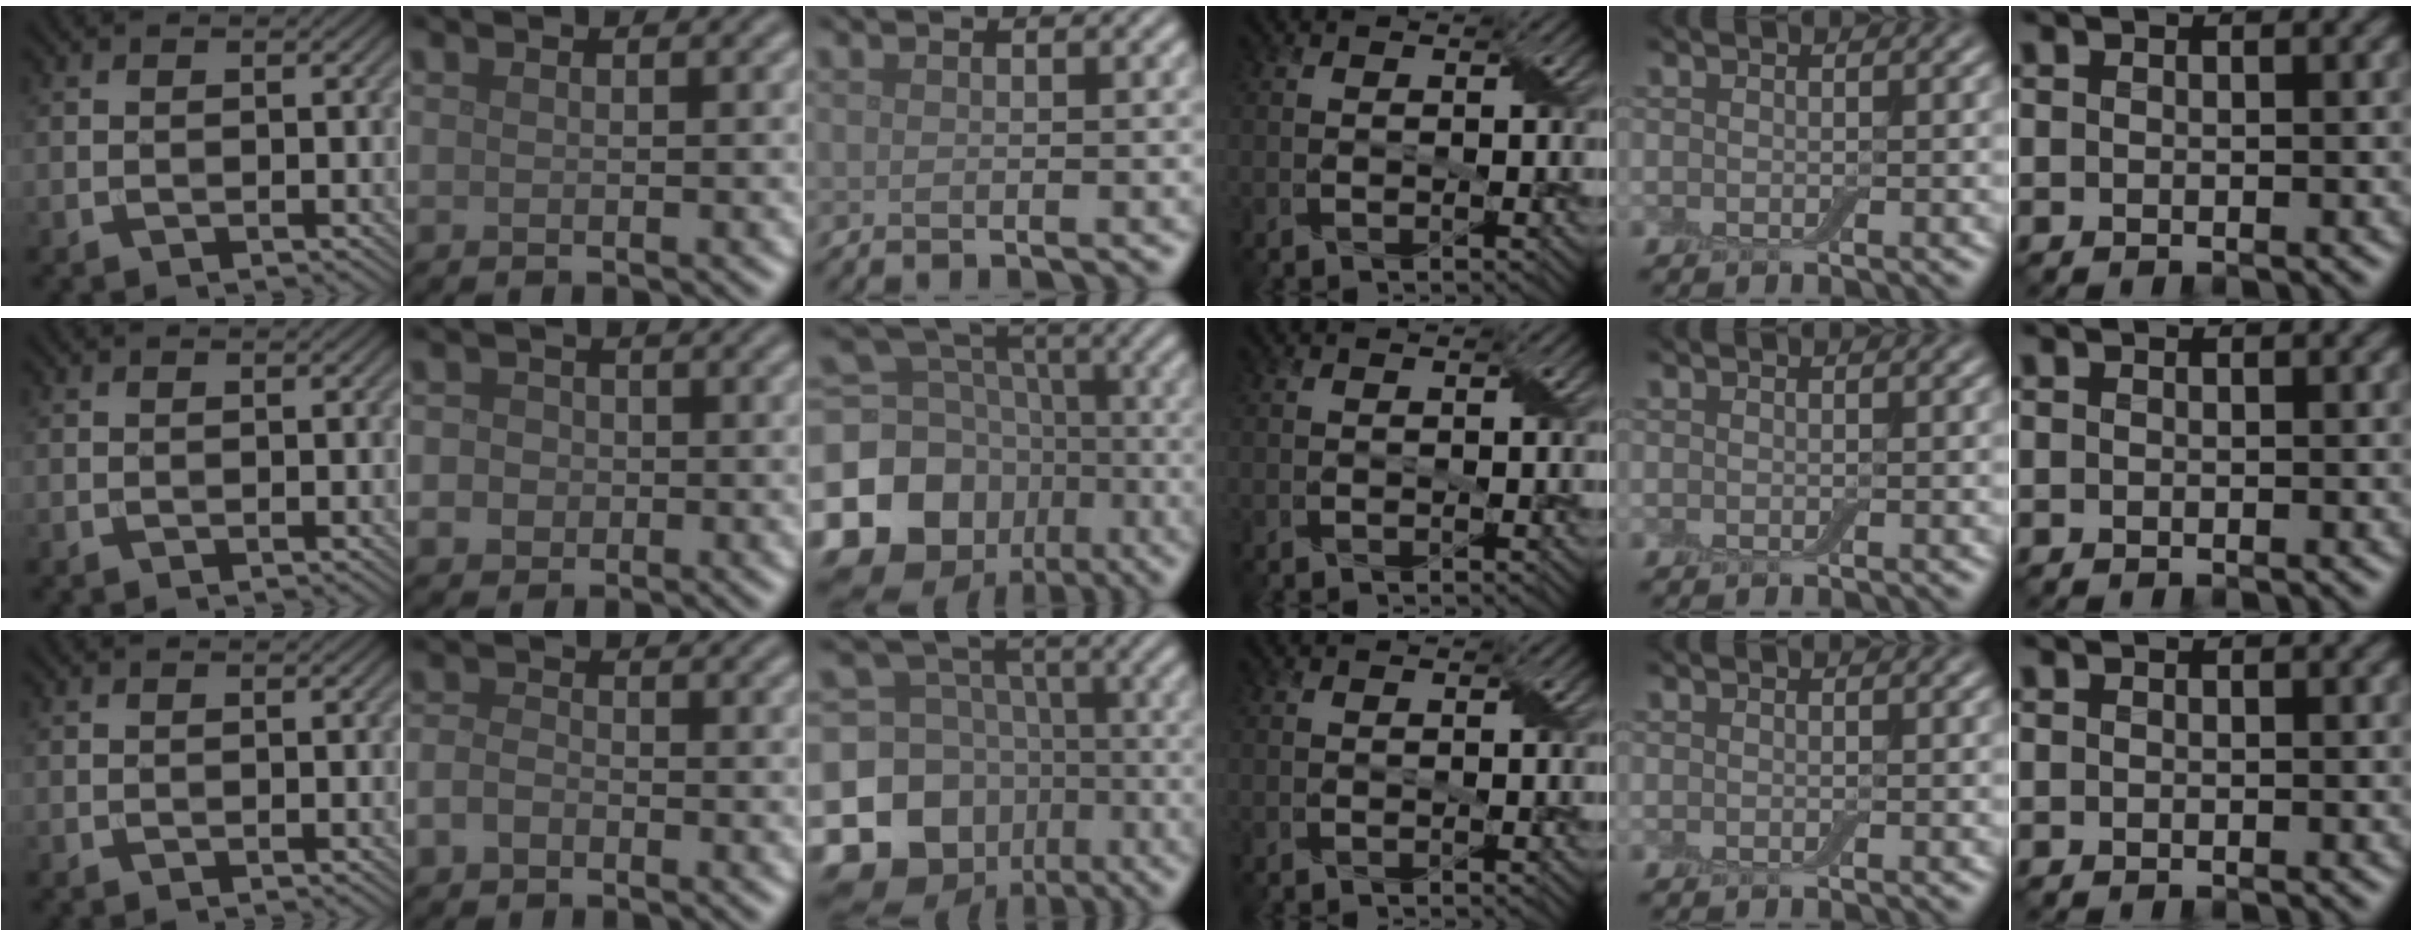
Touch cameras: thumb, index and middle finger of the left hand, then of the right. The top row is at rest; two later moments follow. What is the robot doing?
{"motion": "fold", "object": "cloth"}